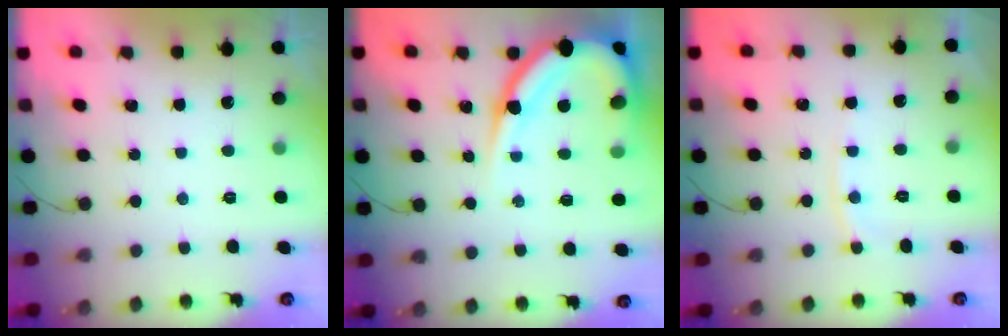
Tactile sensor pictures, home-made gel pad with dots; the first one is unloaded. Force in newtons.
{"total": 14.6, "press": 14.5, "slide": 1.0}
{"total": 4.7, "press": 4.6, "slide": 0.8}